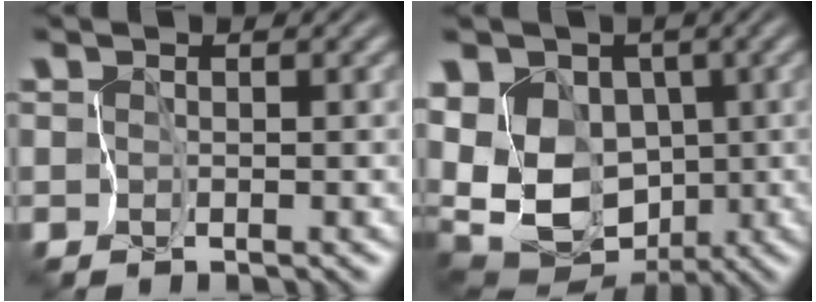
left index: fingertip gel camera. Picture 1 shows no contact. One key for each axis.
{"total": 12.7, "fx": 0.5, "fy": 9.6, "fz": 8.4, "tx": -0.170, "ty": 0.008, "tz": -0.011}